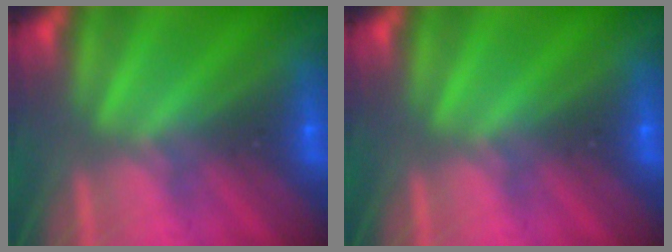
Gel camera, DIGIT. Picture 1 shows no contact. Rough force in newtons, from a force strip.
{"total": 0.0}